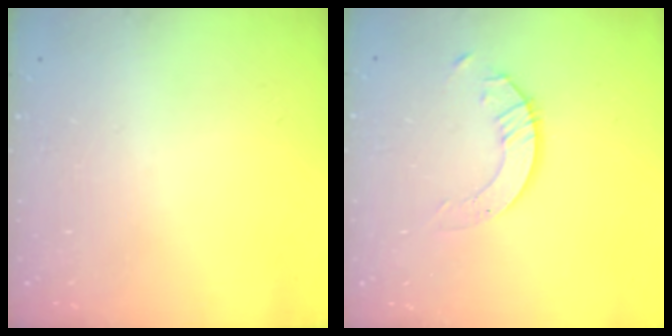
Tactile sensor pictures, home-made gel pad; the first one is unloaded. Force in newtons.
{"total": 2.7, "press": 2.7, "slide": 0.2}